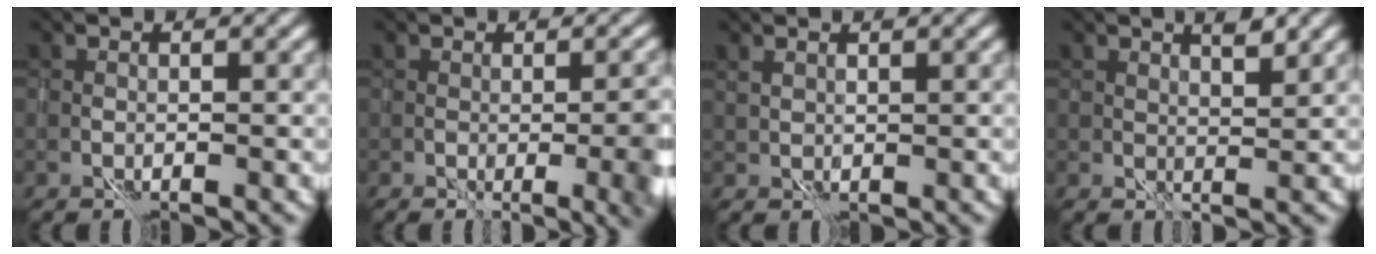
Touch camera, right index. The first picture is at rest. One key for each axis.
{"total": 5.6, "fx": -0.6, "fy": 1.8, "fz": 5.2, "tx": -0.048, "ty": 0.000, "tz": 0.009}
{"total": 1.0, "fx": 0.9, "fy": 0.3, "fz": 0.4, "tx": -0.011, "ty": 0.001, "tz": 0.019}
{"total": 2.7, "fx": 2.6, "fy": -0.1, "fz": 0.9, "tx": -0.009, "ty": 0.004, "tz": 0.045}